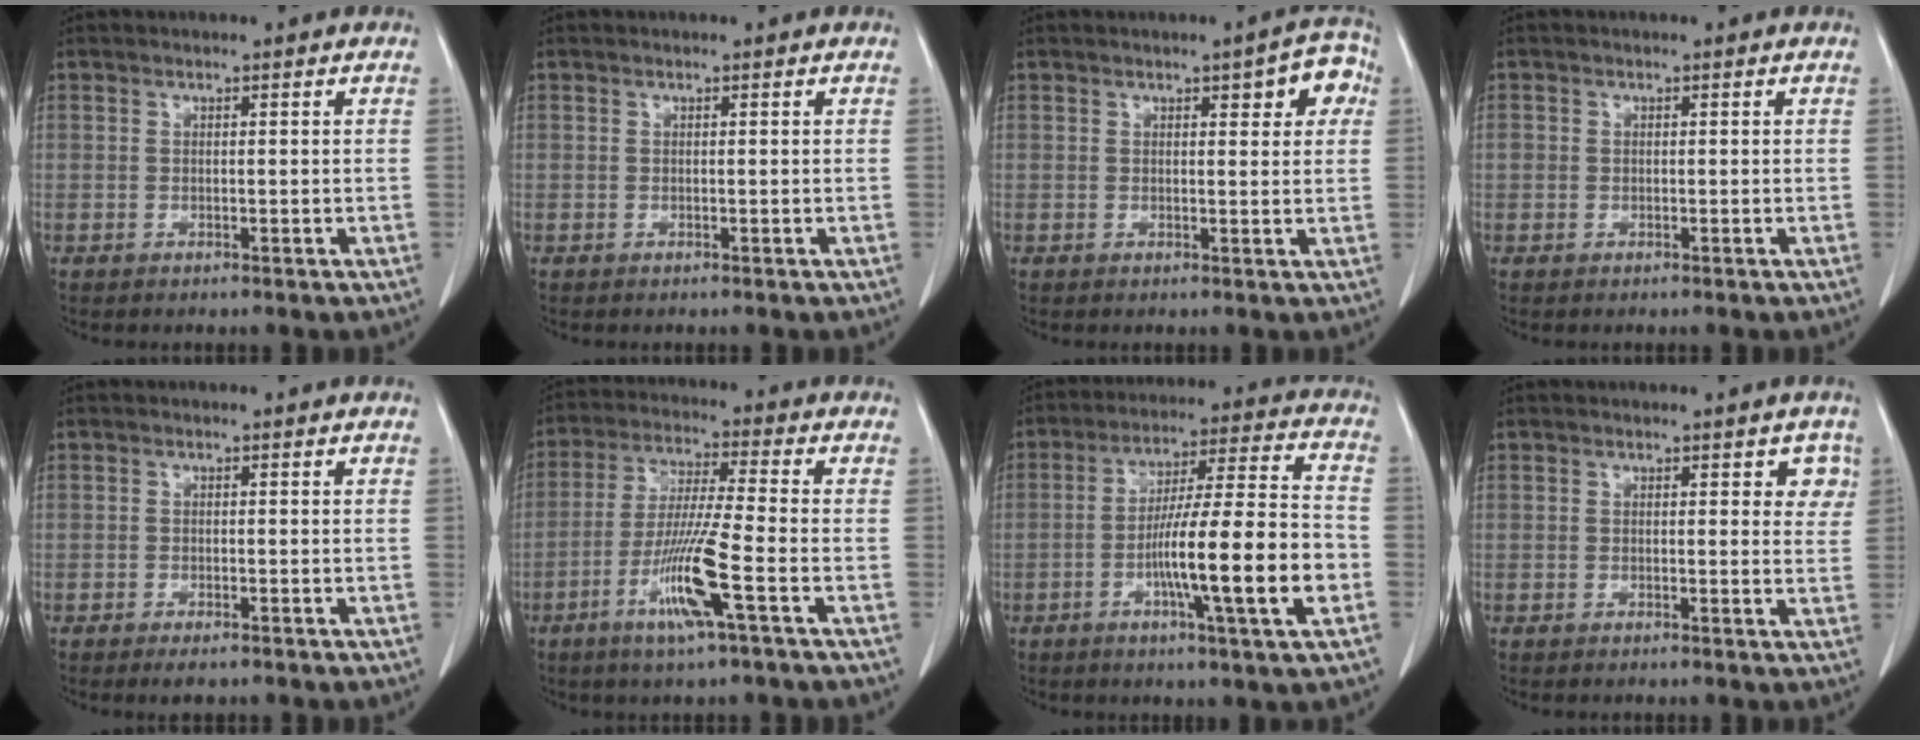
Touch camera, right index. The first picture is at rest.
{"total": 0.0}
{"total": 5.0, "force": [1.9, 1.7, 4.3], "torque": [-0.042, 0.012, 0.017]}
{"total": 1.0, "force": [0.0, 0.9, 0.3], "torque": [-0.001, 0.009, 0.000]}
{"total": 1.8, "force": [-1.3, 0.5, 1.2], "torque": [-0.023, -0.004, -0.013]}
{"total": 10.9, "force": [-4.5, -0.5, 10.0], "torque": [-0.197, -0.017, -0.089]}
{"total": 16.7, "force": [-4.7, 0.2, 16.0], "torque": [-0.267, 0.002, -0.078]}
{"total": 3.1, "force": [1.5, 1.7, 2.2], "torque": [-0.007, 0.002, 0.010]}